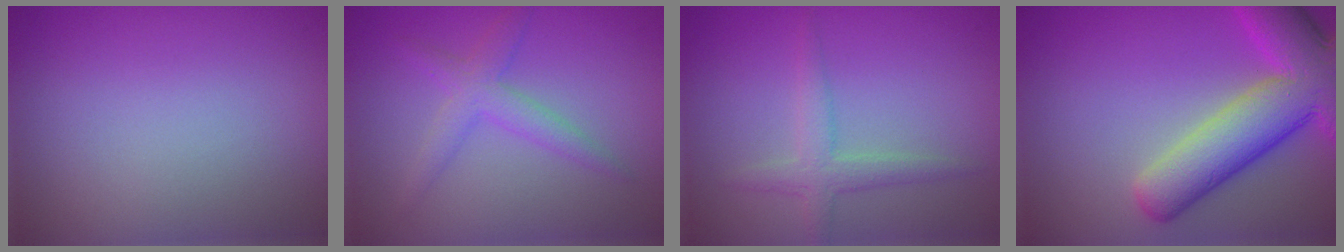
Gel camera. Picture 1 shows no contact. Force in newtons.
{"total": 2.5, "press": 2.5, "slide": 0.1}
{"total": 2.4, "press": 2.4, "slide": 0.1}
{"total": 9.9, "press": 9.9, "slide": 0.4}